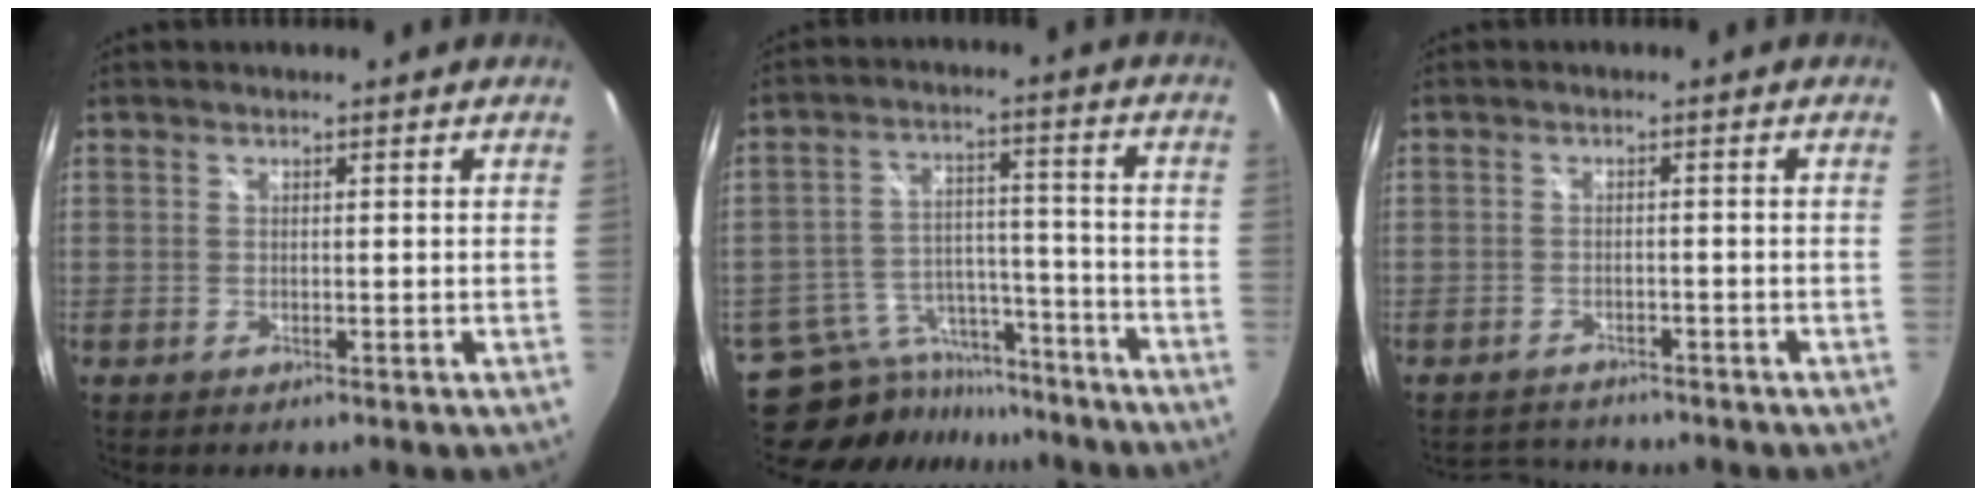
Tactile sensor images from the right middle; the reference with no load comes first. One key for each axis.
{"total": 13.8, "fx": -12.3, "fy": 6.1, "fz": 1.9, "tx": -0.052, "ty": 0.033, "tz": -0.176}
{"total": 4.9, "fx": -4.6, "fy": 1.7, "fz": 0.5, "tx": -0.020, "ty": 0.009, "tz": -0.071}